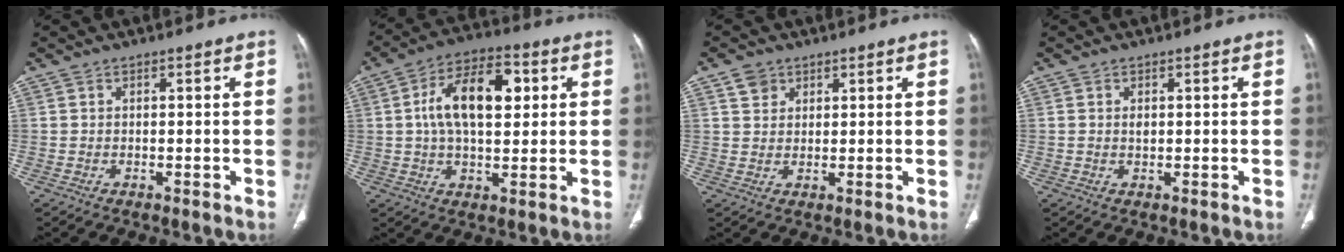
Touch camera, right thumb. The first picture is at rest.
{"total": 14.1, "force": [2.7, 7.4, 11.7], "torque": [-0.187, 0.016, 0.040]}
{"total": 3.2, "force": [1.8, 2.5, 0.8], "torque": [0.002, -0.007, 0.033]}
{"total": 1.0, "force": [0.2, 0.6, 0.8], "torque": [-0.014, 0.000, 0.006]}